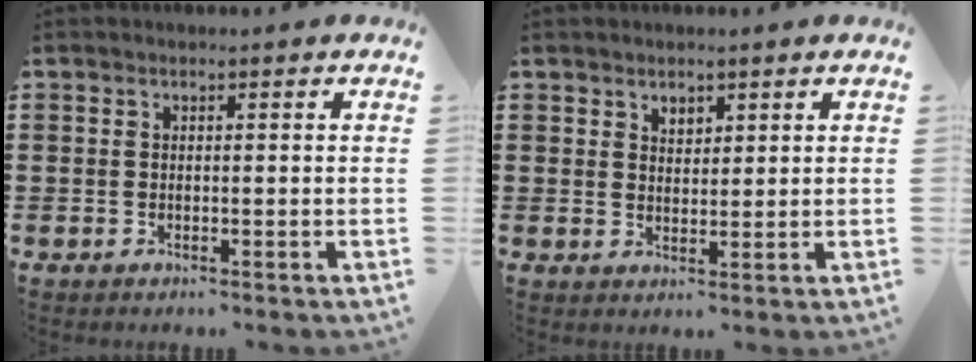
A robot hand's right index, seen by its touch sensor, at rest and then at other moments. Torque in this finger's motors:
{"motor_torque": [0.01, -0.01, 0.00, 0.02]}